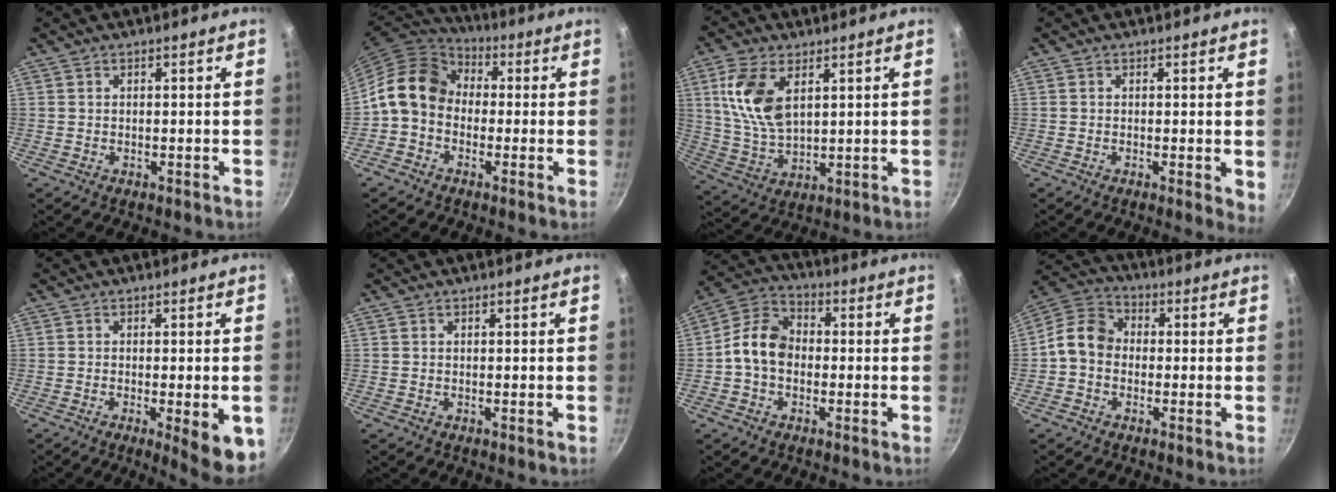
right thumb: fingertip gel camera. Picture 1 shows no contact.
{"total": 11.6, "force": [-0.2, 9.3, 6.9], "torque": [-0.094, 0.034, -0.029]}
{"total": 11.9, "force": [4.0, 6.5, 9.1], "torque": [-0.176, -0.018, 0.087]}
{"total": 2.5, "force": [0.0, 1.0, 2.3], "torque": [-0.027, -0.007, -0.004]}
{"total": 8.7, "force": [-2.7, 2.1, 8.0], "torque": [-0.091, -0.001, -0.030]}
{"total": 0.0}
{"total": 9.3, "force": [-1.0, 7.0, 6.1], "torque": [-0.086, 0.030, -0.042]}
{"total": 8.5, "force": [-1.1, 7.0, 4.7], "torque": [-0.063, 0.030, -0.045]}